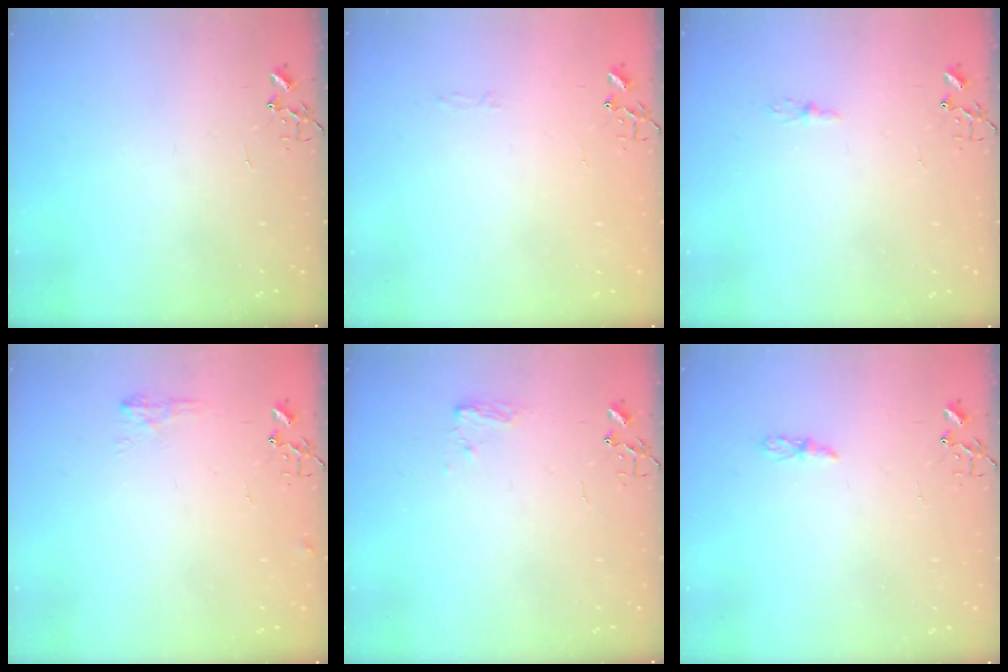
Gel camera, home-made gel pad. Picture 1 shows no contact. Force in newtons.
{"total": 2.8, "press": 2.8, "slide": 0.4}
{"total": 4.0, "press": 4.0, "slide": 0.4}
{"total": 6.4, "press": 6.3, "slide": 0.8}
{"total": 7.2, "press": 7.2, "slide": 0.5}
{"total": 3.2, "press": 3.2, "slide": 0.4}